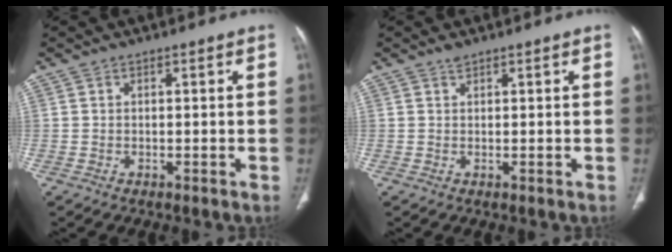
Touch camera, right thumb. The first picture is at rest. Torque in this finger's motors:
{"motor_torque": [0.30, 0.12, 0.03, -0.18, 0.00]}